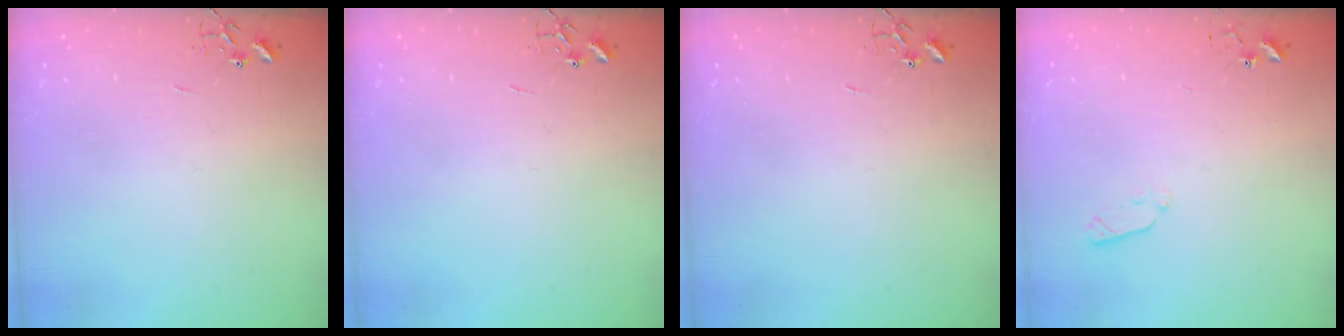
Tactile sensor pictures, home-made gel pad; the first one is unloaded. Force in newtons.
{"total": 0.0}
{"total": 0.0}
{"total": 5.6, "press": 5.6, "slide": 0.8}